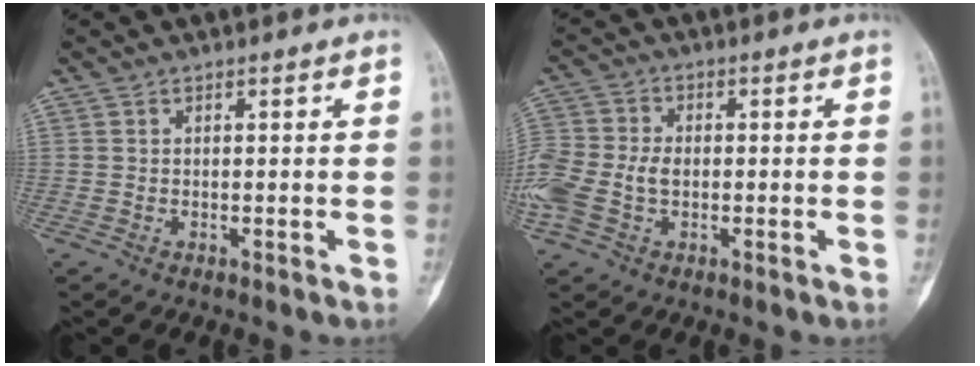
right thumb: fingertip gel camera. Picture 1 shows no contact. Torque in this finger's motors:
{"motor_torque": [0.13, 0.15, 0.83, -0.15, 0.07]}